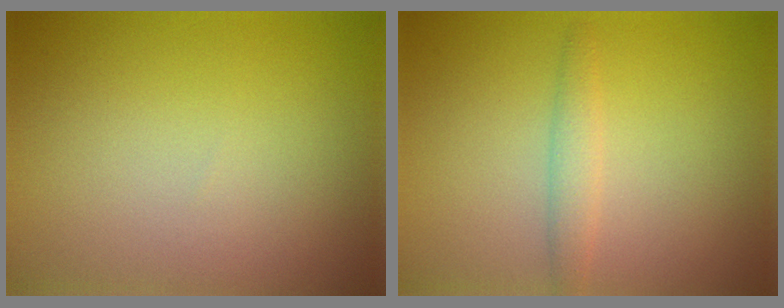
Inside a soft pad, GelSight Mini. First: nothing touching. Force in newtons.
{"total": 1.6, "press": 1.6, "slide": 0.0}